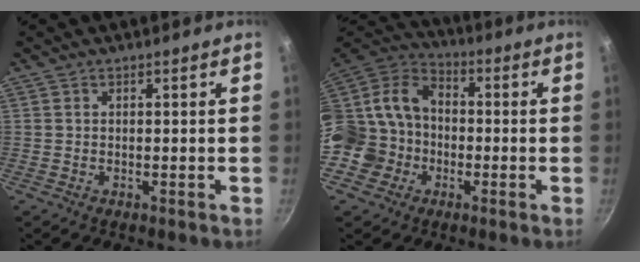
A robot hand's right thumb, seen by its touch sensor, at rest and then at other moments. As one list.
[{"total": 15.9, "force": [-3.3, 13.9, 6.9], "torque": [-0.112, 0.046, -0.072]}]